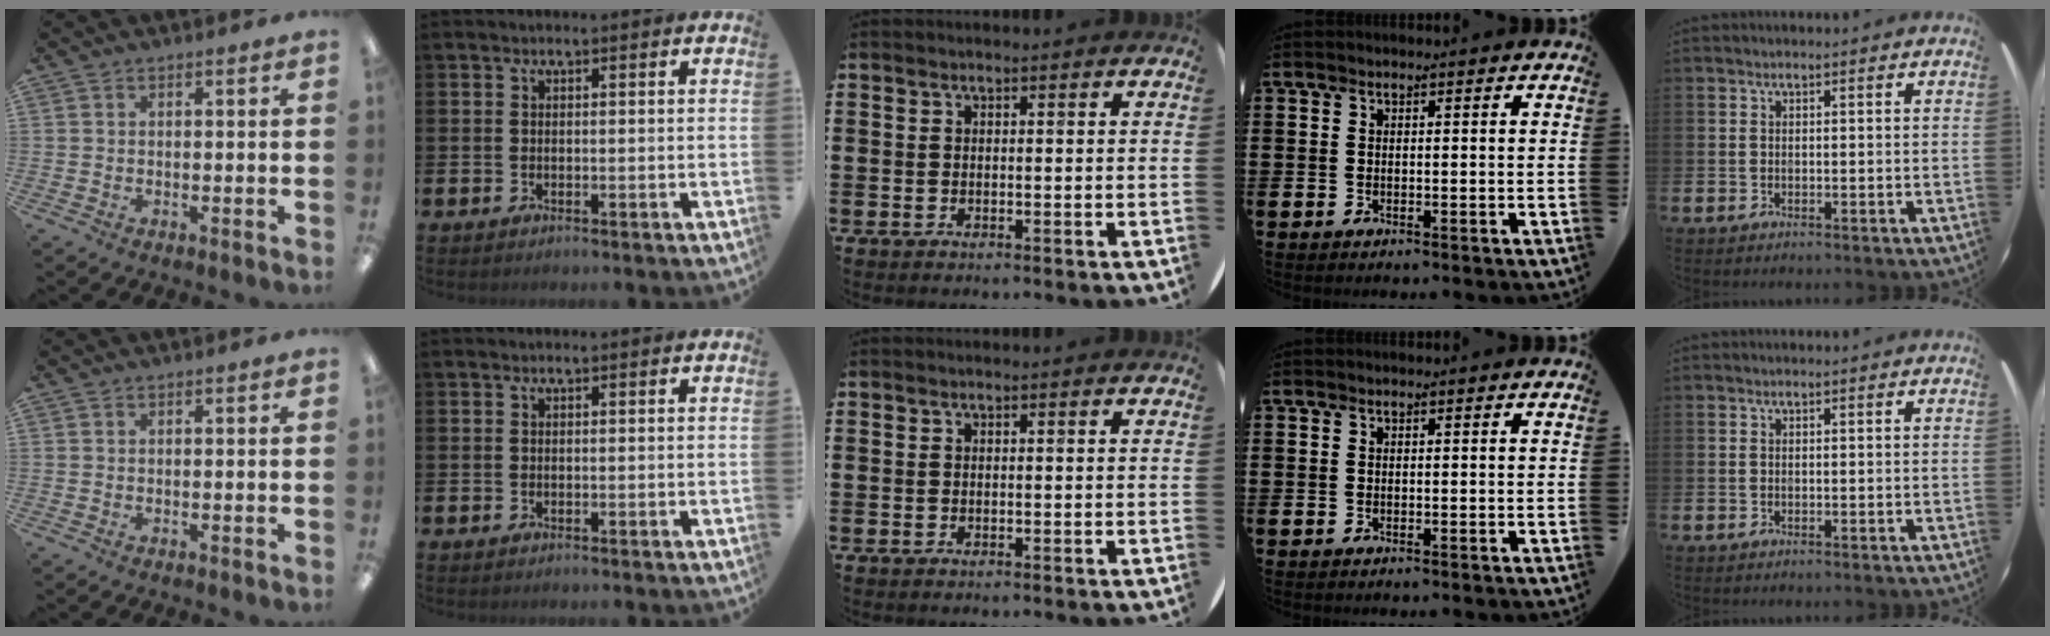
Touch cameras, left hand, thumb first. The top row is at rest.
{}